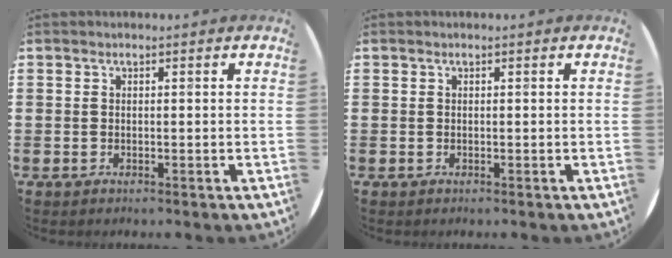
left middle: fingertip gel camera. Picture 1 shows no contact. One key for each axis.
{"total": 0.0}